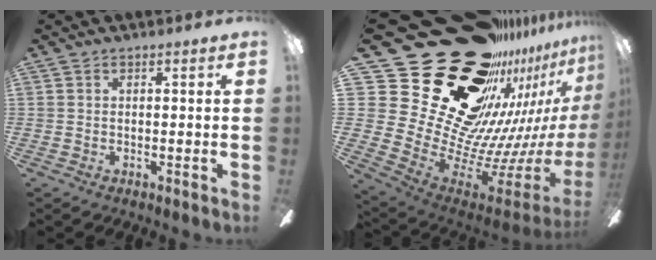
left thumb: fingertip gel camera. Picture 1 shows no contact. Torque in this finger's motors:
{"motor_torque": [2.51, 2.50, 1.37, -1.40, 0.05]}